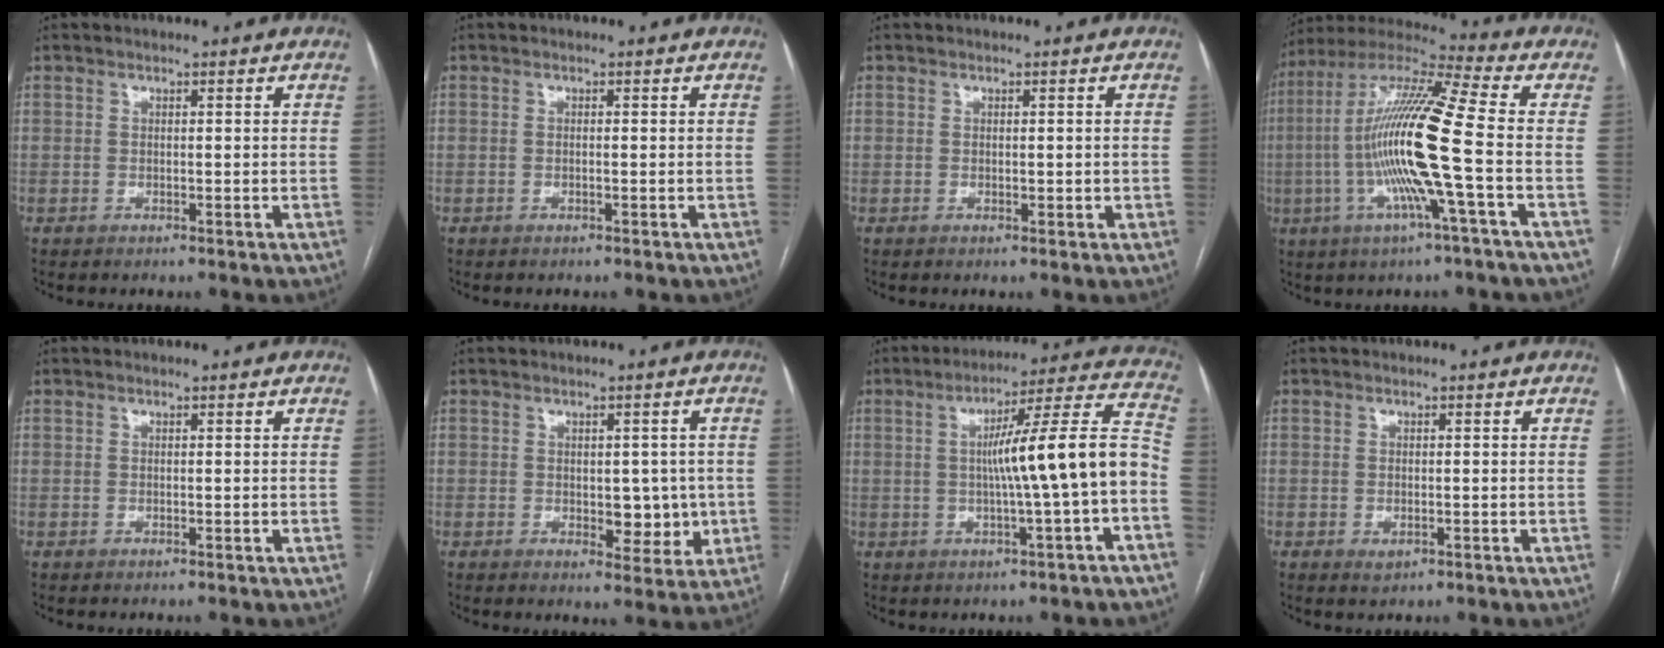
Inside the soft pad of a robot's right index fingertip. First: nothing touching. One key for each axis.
{"total": 0.0}
{"total": 1.0, "fx": 0.0, "fy": 0.6, "fz": 0.8, "tx": -0.012, "ty": 0.000, "tz": 0.003}
{"total": 16.9, "fx": -3.0, "fy": -0.5, "fz": 16.7, "tx": -0.327, "ty": -0.001, "tz": -0.070}
{"total": 0.0}
{"total": 6.0, "fx": -0.3, "fy": 3.5, "fz": 4.8, "tx": -0.050, "ty": 0.002, "tz": 0.006}
{"total": 13.9, "fx": -1.6, "fy": -0.5, "fz": 13.8, "tx": -0.198, "ty": 0.026, "tz": -0.027}
{"total": 1.3, "fx": -0.5, "fy": 0.8, "fz": 0.9, "tx": -0.011, "ty": -0.002, "tz": -0.001}